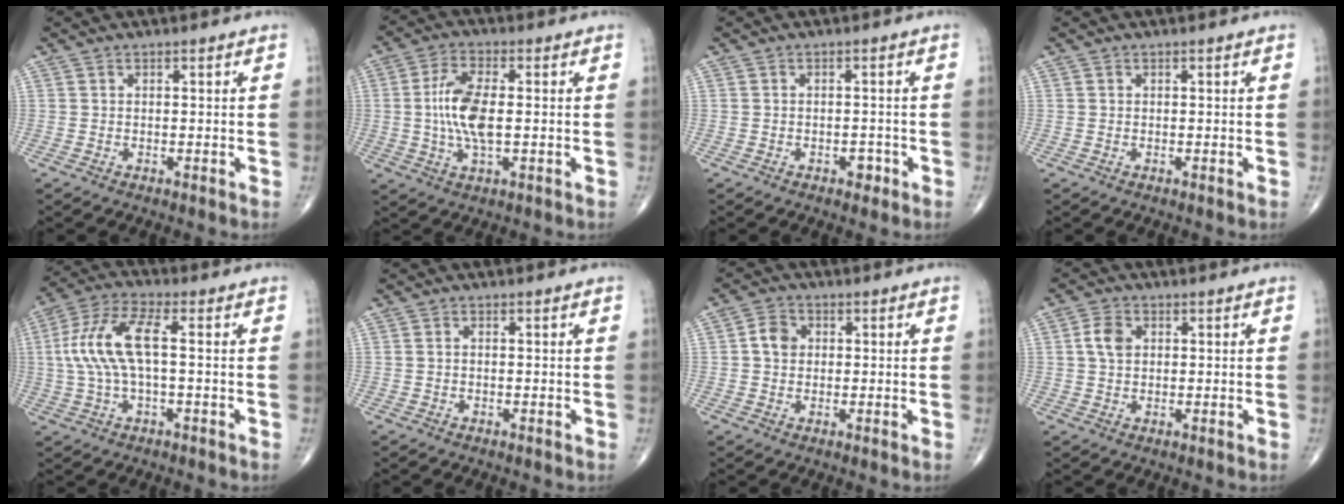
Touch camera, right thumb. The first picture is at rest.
{"total": 9.5, "force": [-0.1, 3.8, 8.8], "torque": [-0.184, 0.001, -0.004]}
{"total": 2.0, "force": [-1.0, 1.2, 1.2], "torque": [-0.010, 0.005, -0.015]}
{"total": 0.0}
{"total": 11.7, "force": [0.8, 4.3, 10.8], "torque": [-0.249, 0.030, 0.012]}
{"total": 0.5, "force": [-0.1, 0.3, 0.5], "torque": [-0.011, -0.001, -0.003]}
{"total": 4.0, "force": [0.4, 3.3, 2.2], "torque": [-0.029, 0.008, 0.001]}
{"total": 4.1, "force": [0.8, 2.9, 2.7], "torque": [-0.053, 0.002, 0.011]}